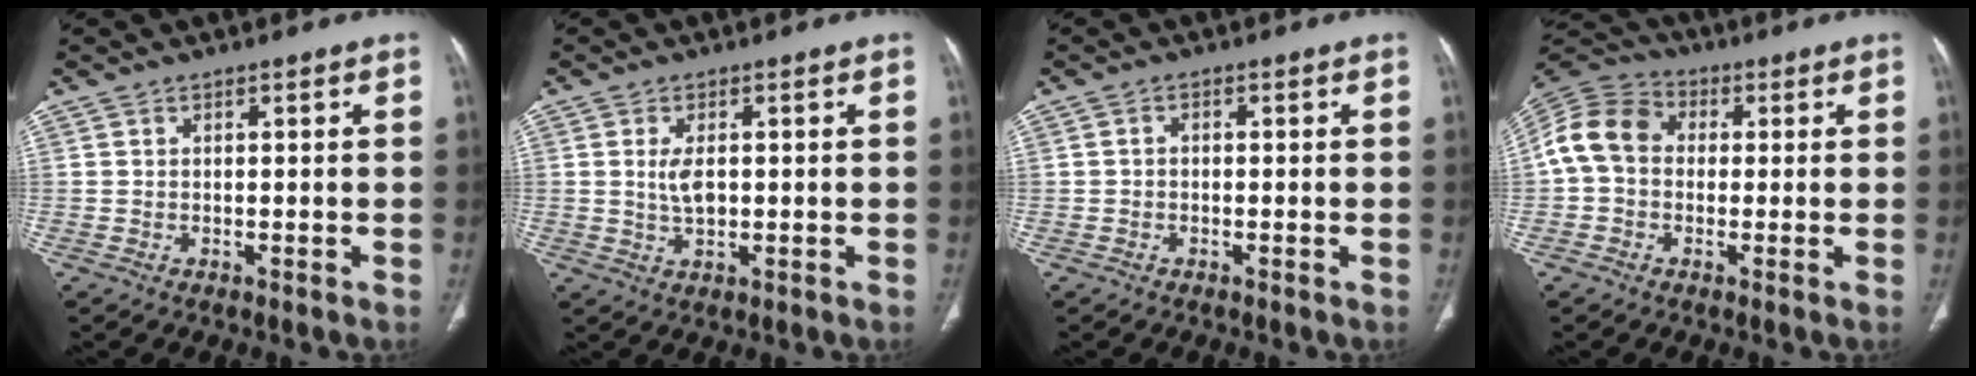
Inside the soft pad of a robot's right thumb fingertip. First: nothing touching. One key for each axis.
{"total": 3.9, "fx": 0.4, "fy": 2.0, "fz": 3.3, "tx": -0.066, "ty": -0.006, "tz": 0.010}
{"total": 0.9, "fx": -0.3, "fy": 0.7, "fz": 0.6, "tx": -0.006, "ty": 0.004, "tz": -0.007}
{"total": 10.7, "fx": 0.3, "fy": 8.6, "fz": 6.3, "tx": -0.116, "ty": 0.033, "tz": -0.008}